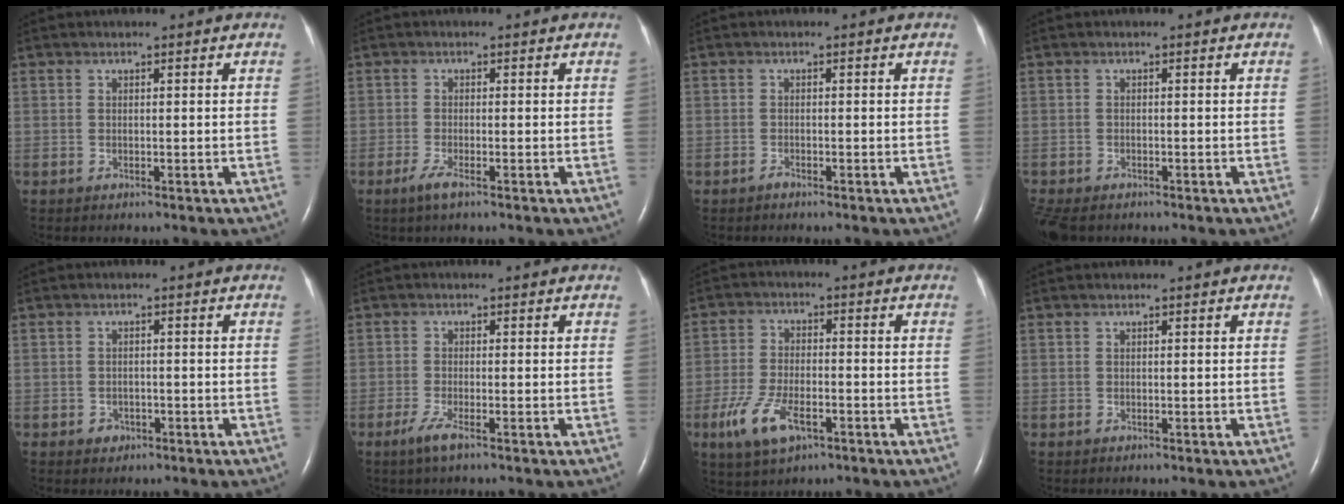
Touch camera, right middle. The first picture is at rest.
{"total": 2.1, "force": [-1.3, 0.1, 1.6], "torque": [-0.039, -0.005, -0.032]}
{"total": 0.5, "force": [-0.5, 0.1, 0.1], "torque": [-0.001, 0.000, -0.011]}
{"total": 5.1, "force": [-4.0, 2.2, 2.4], "torque": [-0.045, -0.012, -0.065]}
{"total": 1.7, "force": [-0.8, 1.4, 0.4], "torque": [-0.002, 0.007, -0.010]}
{"total": 2.7, "force": [-1.7, 0.2, 2.1], "torque": [-0.050, -0.007, -0.038]}
{"total": 8.2, "force": [-4.0, 3.3, 6.4], "torque": [-0.140, -0.009, -0.071]}
{"total": 0.0}